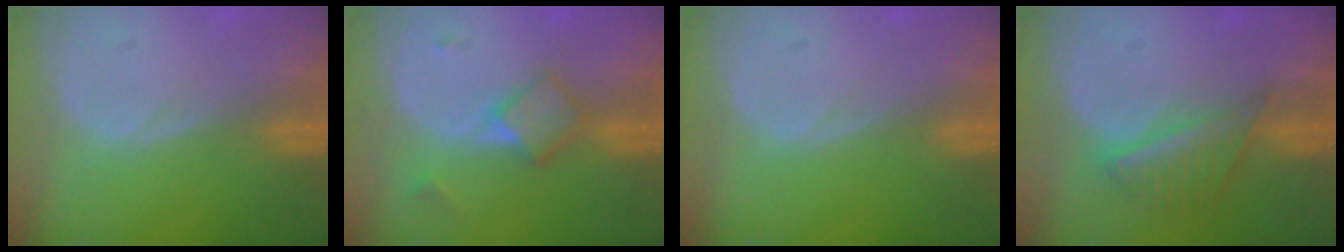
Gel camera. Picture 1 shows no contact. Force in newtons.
{"total": 4.7, "press": 4.4, "slide": 1.6}
{"total": 0.0}
{"total": 5.7, "press": 5.1, "slide": 2.5}